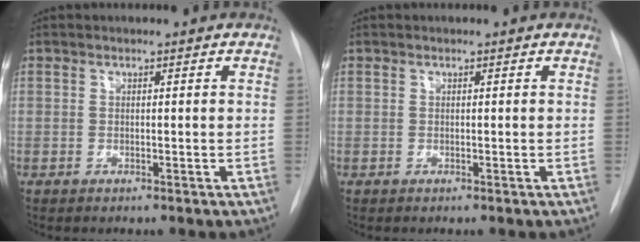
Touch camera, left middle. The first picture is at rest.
{"total": 0.0}